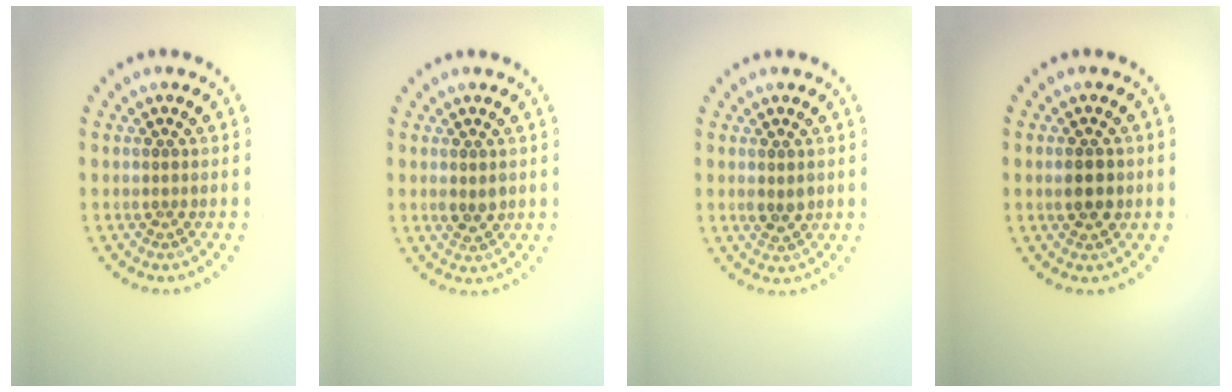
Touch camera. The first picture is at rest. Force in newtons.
{"total": 1.4, "press": 1.4, "slide": 0.3}
{"total": 1.4, "press": 1.4, "slide": 0.3}
{"total": 2.4, "press": 2.4, "slide": 0.2}